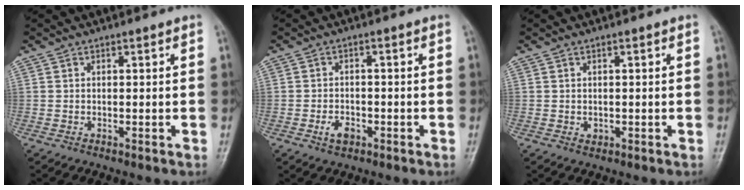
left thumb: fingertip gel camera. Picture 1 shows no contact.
{"total": 3.3, "force": [-1.6, 2.2, 1.9], "torque": [-0.030, 0.009, -0.026]}
{"total": 1.1, "force": [-0.1, 0.9, 0.6], "torque": [-0.005, 0.000, 0.001]}